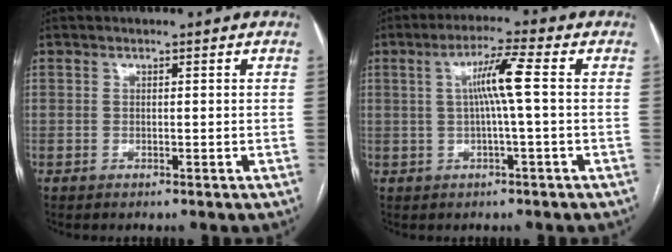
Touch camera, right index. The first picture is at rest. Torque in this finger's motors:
{"motor_torque": [0.35, 0.12, 0.34, 0.11]}